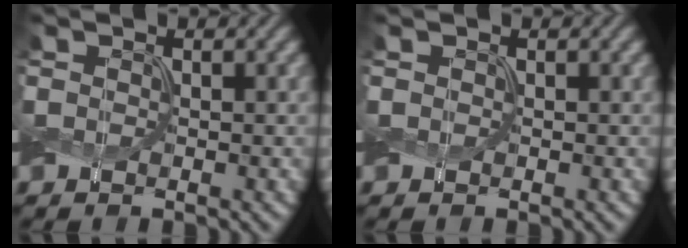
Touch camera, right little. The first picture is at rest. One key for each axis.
{"total": 0.0}